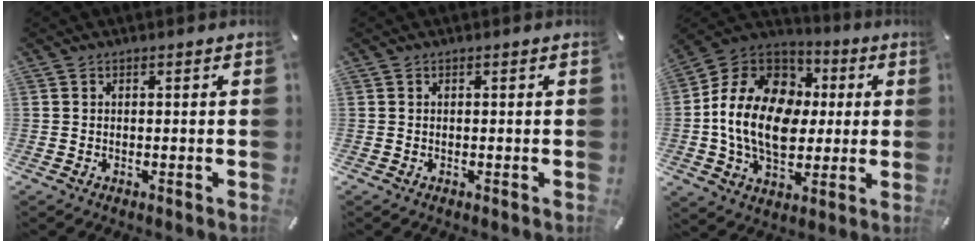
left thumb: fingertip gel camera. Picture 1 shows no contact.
{"total": 0.0}
{"total": 18.1, "force": [-0.5, 13.9, 11.5], "torque": [-0.242, 0.007, -0.010]}